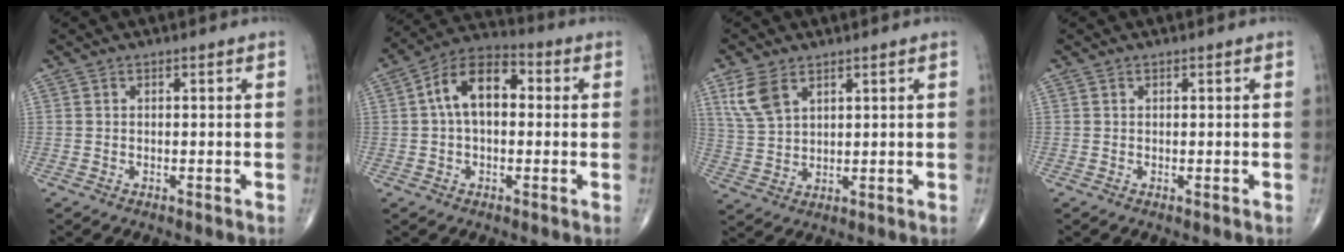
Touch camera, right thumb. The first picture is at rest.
{"total": 11.4, "force": [1.4, 6.8, 9.0], "torque": [-0.144, 0.036, 0.012]}
{"total": 6.9, "force": [3.7, 3.9, 4.2], "torque": [-0.081, -0.010, 0.085]}
{"total": 0.0}